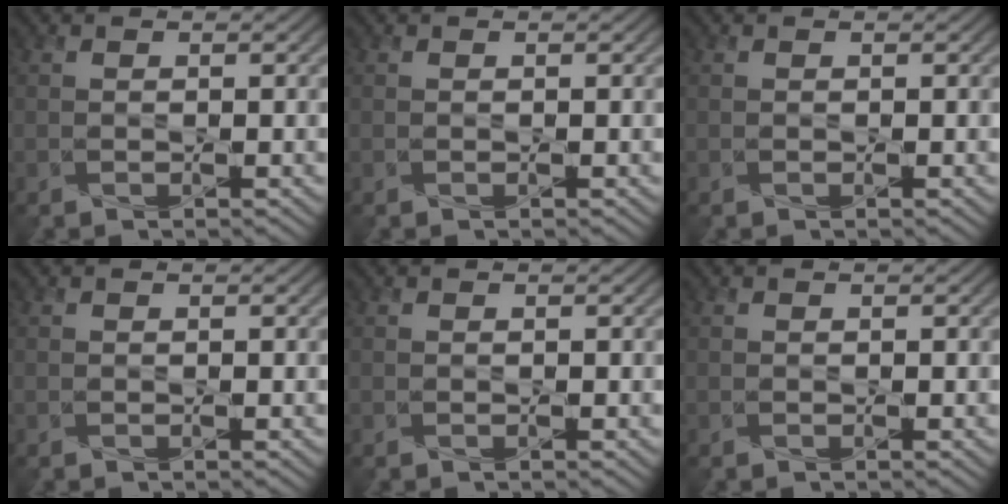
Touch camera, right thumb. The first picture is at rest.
{"total": 0.0}
{"total": 0.0}
{"total": 0.0}
{"total": 0.0}
{"total": 0.0}